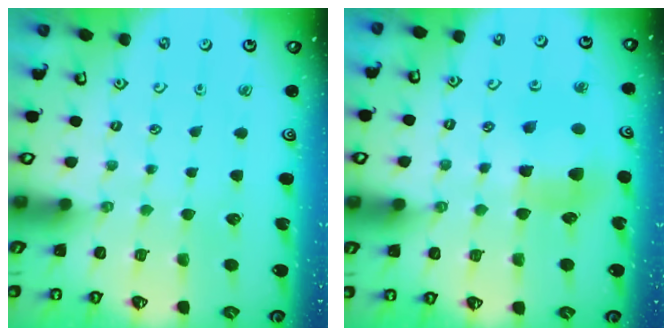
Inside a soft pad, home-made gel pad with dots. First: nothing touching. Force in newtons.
{"total": 6.4, "press": 6.3, "slide": 0.9}